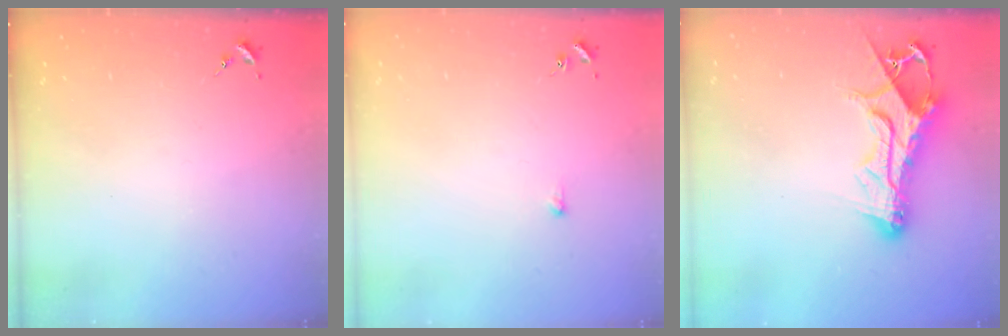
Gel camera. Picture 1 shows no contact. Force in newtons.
{"total": 2.9, "press": 2.8, "slide": 0.6}
{"total": 14.9, "press": 14.8, "slide": 1.5}